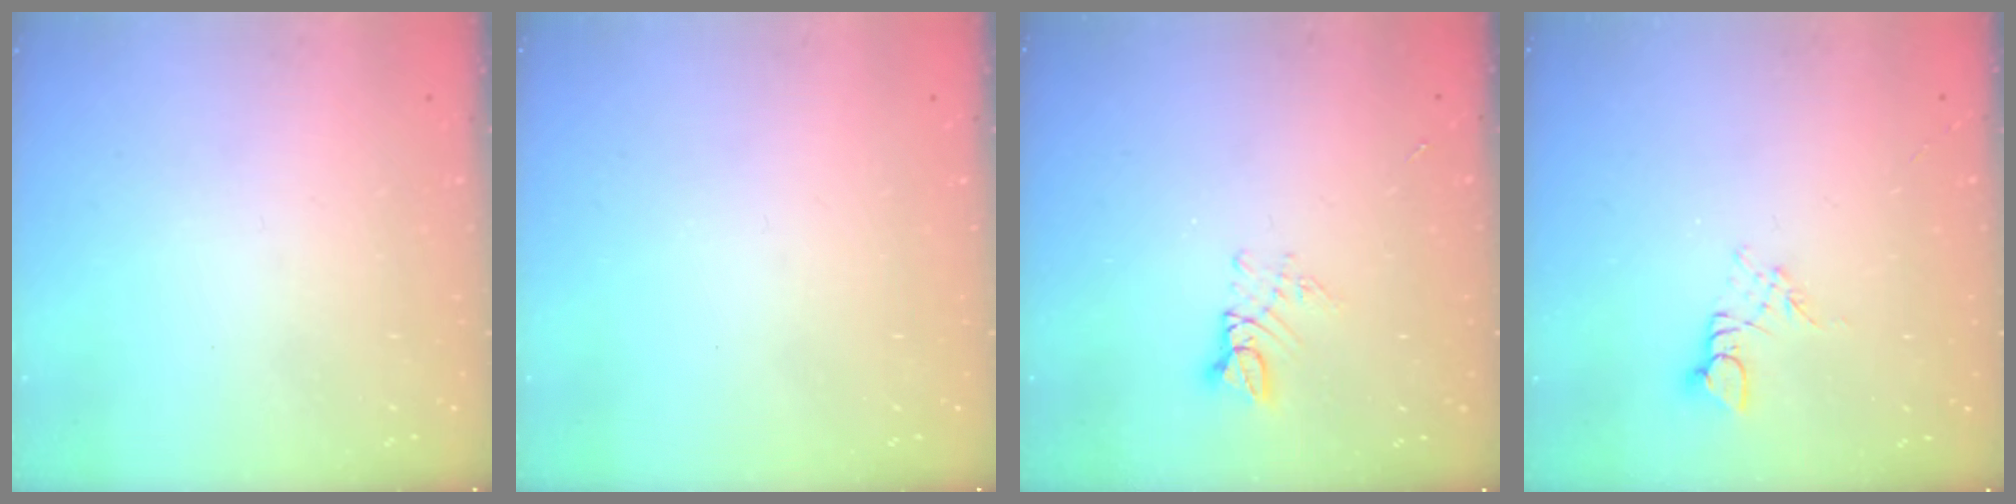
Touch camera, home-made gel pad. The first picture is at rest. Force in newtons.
{"total": 0.0}
{"total": 4.5, "press": 4.5, "slide": 0.3}
{"total": 3.5, "press": 3.4, "slide": 0.5}